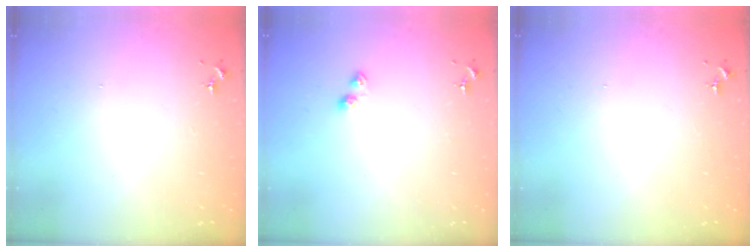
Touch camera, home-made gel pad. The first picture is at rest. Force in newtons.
{"total": 3.7, "press": 3.7, "slide": 0.4}
{"total": 0.0}